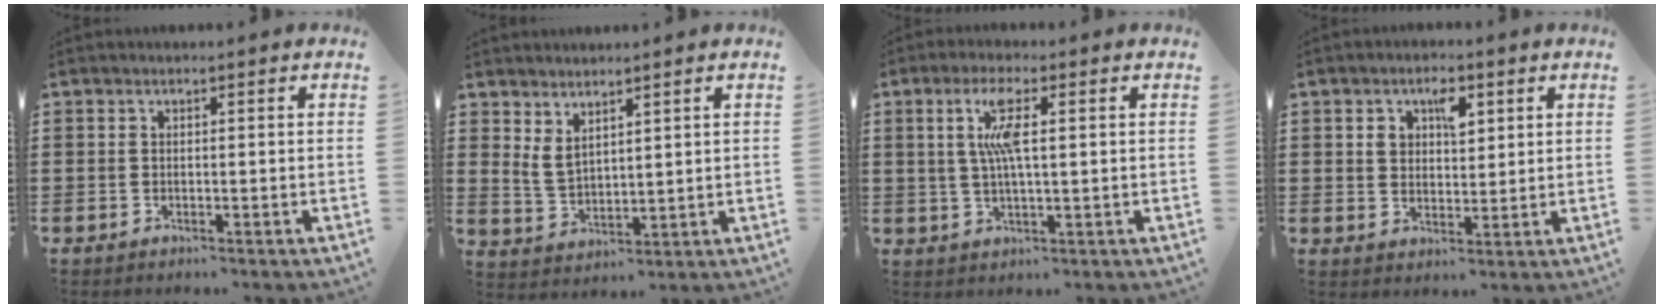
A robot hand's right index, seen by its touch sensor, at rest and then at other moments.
{"total": 3.1, "force": [2.3, 1.1, 1.6], "torque": [-0.040, 0.002, 0.045]}
{"total": 6.1, "force": [1.5, 1.1, 5.8], "torque": [-0.124, 0.003, 0.019]}
{"total": 4.1, "force": [1.9, 2.4, 2.7], "torque": [-0.044, 0.006, 0.029]}